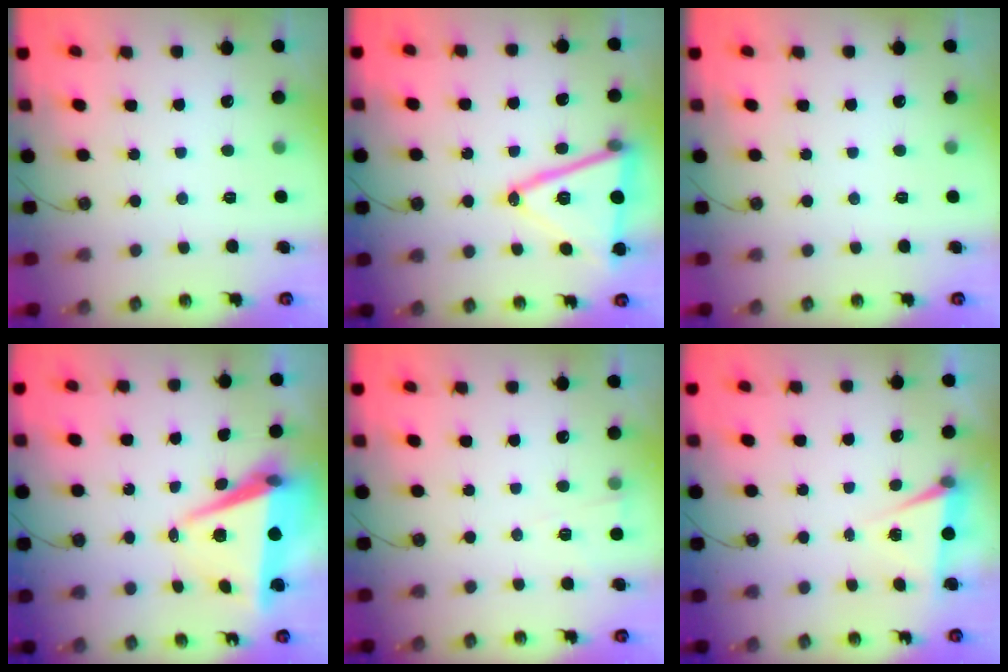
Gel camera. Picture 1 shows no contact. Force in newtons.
{"total": 18.6, "press": 18.3, "slide": 3.4}
{"total": 0.0}
{"total": 8.3, "press": 7.2, "slide": 4.1}
{"total": 3.1, "press": 2.9, "slide": 1.1}
{"total": 5.1, "press": 2.3, "slide": 4.5}